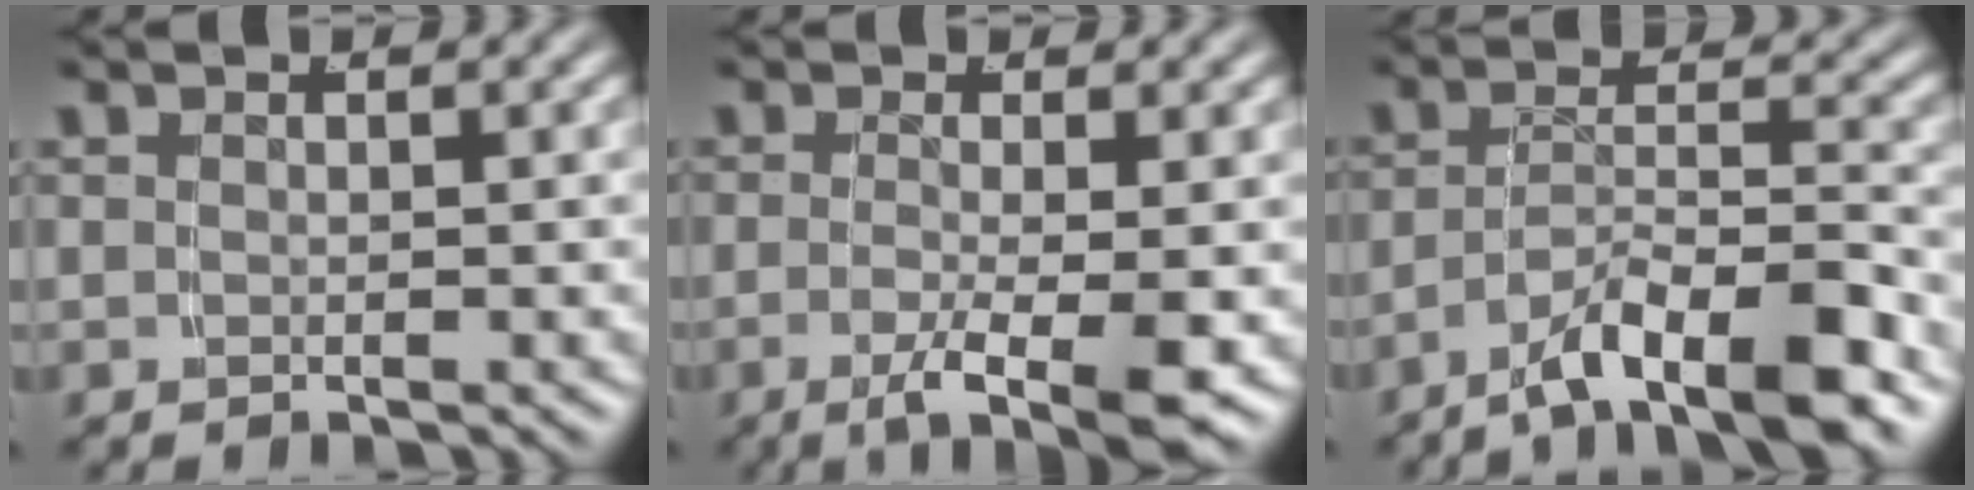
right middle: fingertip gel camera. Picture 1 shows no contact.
{"total": 5.7, "force": [-3.6, 0.8, 4.3], "torque": [-0.077, -0.037, -0.043]}
{"total": 6.0, "force": [-3.9, 1.8, 4.2], "torque": [-0.062, -0.004, -0.064]}